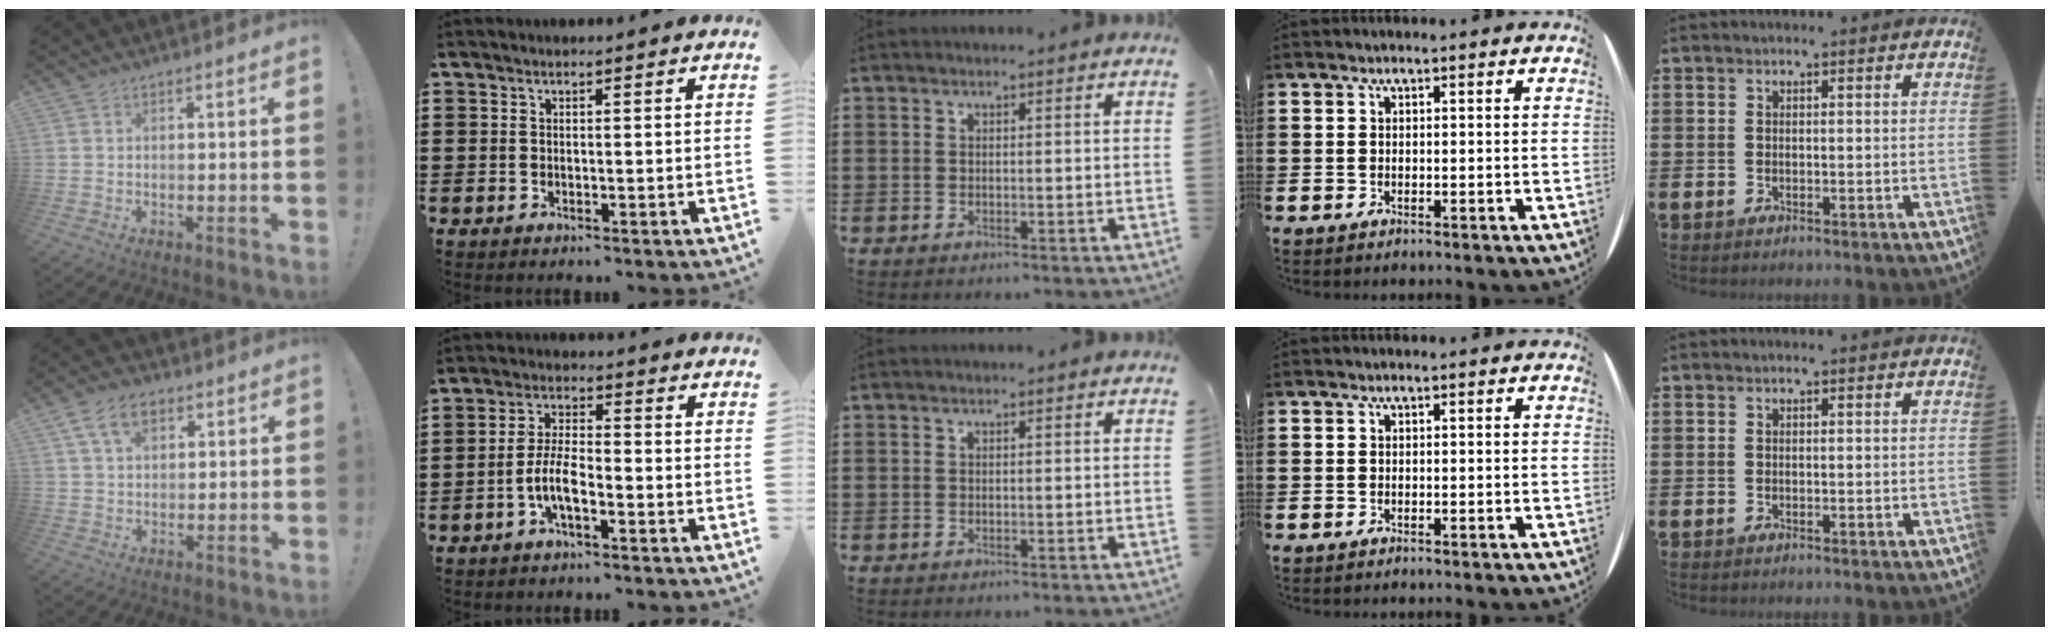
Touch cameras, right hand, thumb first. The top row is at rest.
{"thumb": {"total": 8.5, "force": [3.9, 5.3, 5.3], "torque": [-0.089, 0.005, 0.074]}, "index": {"total": 5.9, "force": [-2.5, 1.9, 5.0], "torque": [-0.118, -0.005, -0.055]}}